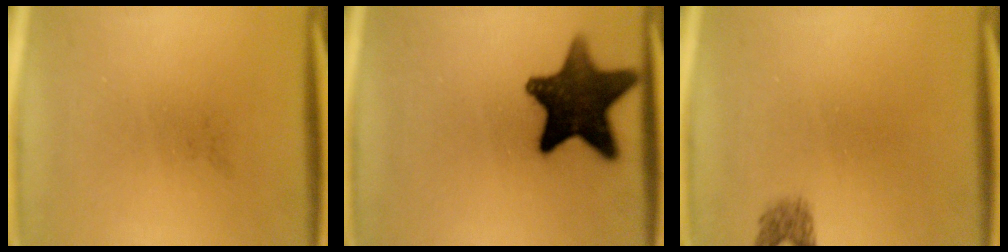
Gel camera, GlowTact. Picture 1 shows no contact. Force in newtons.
{"total": 14.2}
{"total": 1.6}